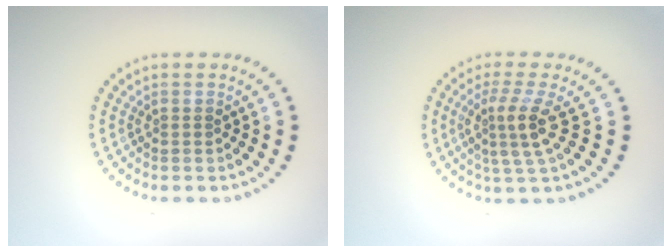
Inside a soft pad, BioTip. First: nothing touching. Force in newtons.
{"total": 3.3, "press": 2.4, "slide": 2.2}